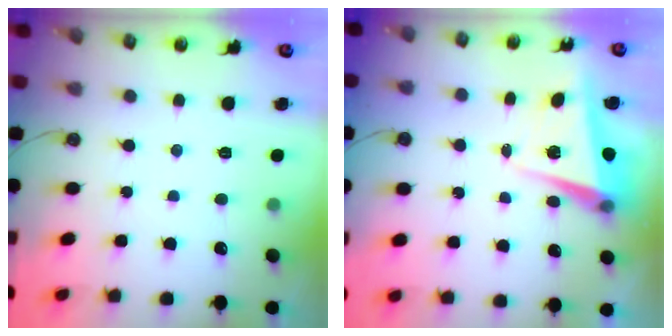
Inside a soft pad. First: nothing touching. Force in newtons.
{"total": 5.3, "press": 5.2, "slide": 1.1}